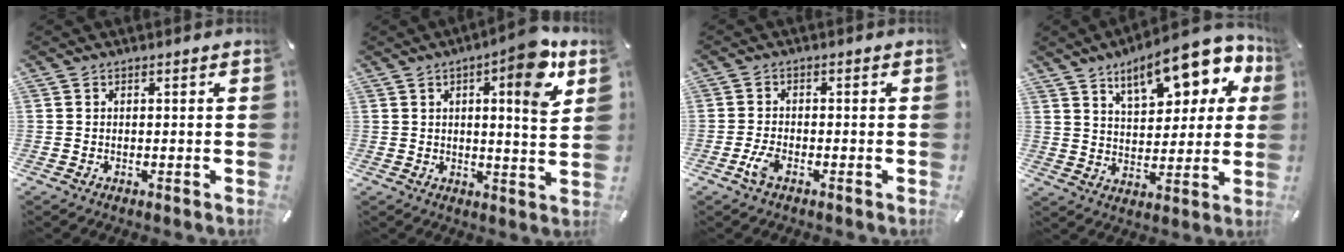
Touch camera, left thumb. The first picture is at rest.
{"total": 11.2, "force": [5.5, 2.4, 9.4], "torque": [-0.117, -0.036, 0.079]}
{"total": 3.3, "force": [-1.6, 1.2, 2.5], "torque": [-0.063, -0.001, -0.034]}
{"total": 16.0, "force": [9.3, 7.7, 10.5], "torque": [-0.155, -0.040, 0.157]}